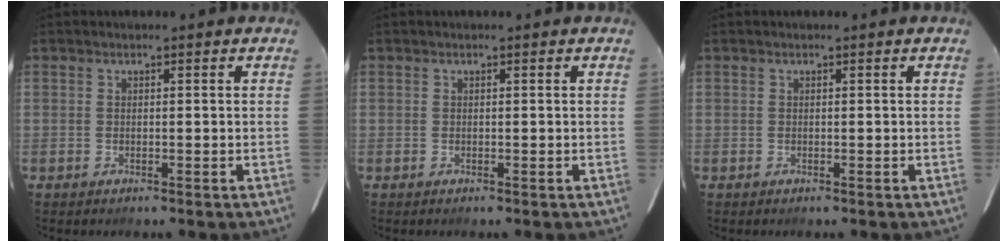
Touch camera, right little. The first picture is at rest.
{"total": 0.0}
{"total": 0.0}